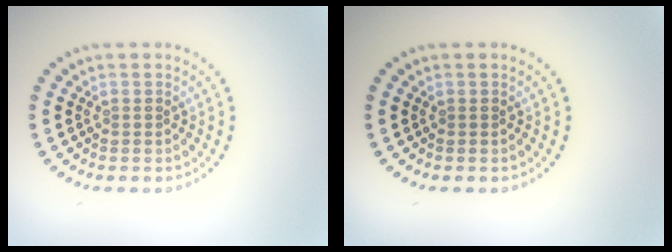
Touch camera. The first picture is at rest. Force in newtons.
{"total": 0.0}